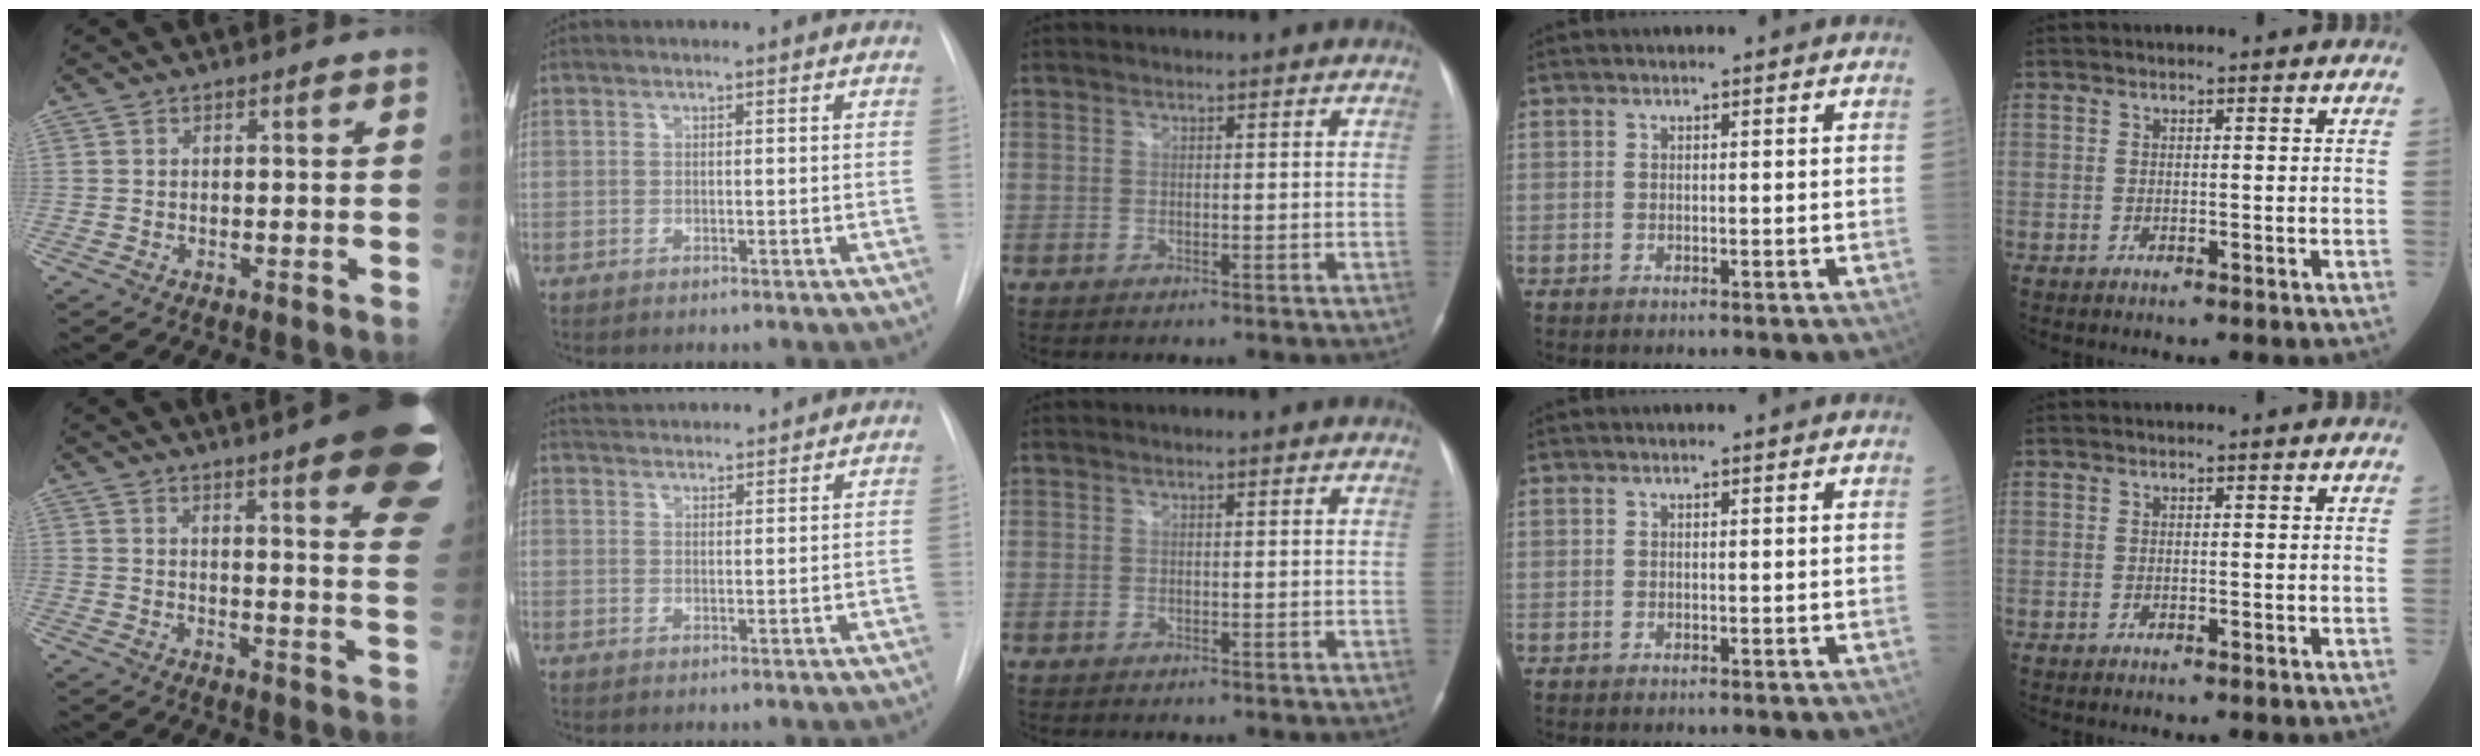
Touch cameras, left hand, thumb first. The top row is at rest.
{"thumb": {"total": 22.9, "force": [14.7, 3.5, 17.2], "torque": [-0.166, -0.055, 0.169]}, "index": {"total": 9.3, "force": [8.9, 1.3, 2.4], "torque": [-0.043, 0.029, 0.130]}}